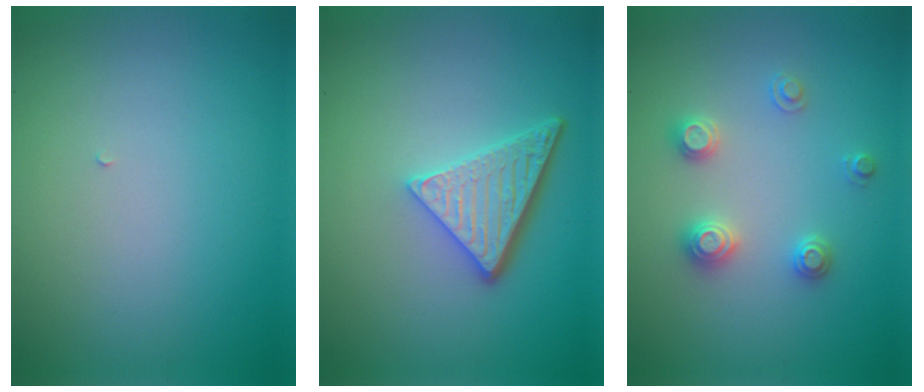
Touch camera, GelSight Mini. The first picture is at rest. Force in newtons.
{"total": 4.7, "press": 3.5, "slide": 3.1}
{"total": 2.5, "press": 2.5, "slide": 0.3}